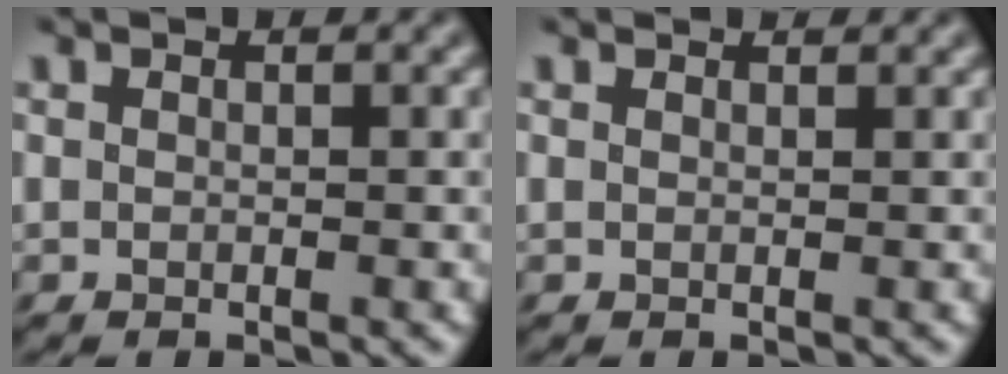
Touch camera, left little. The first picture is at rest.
{"total": 1.2, "force": [1.2, 0.2, 0.2], "torque": [-0.013, 0.009, 0.022]}